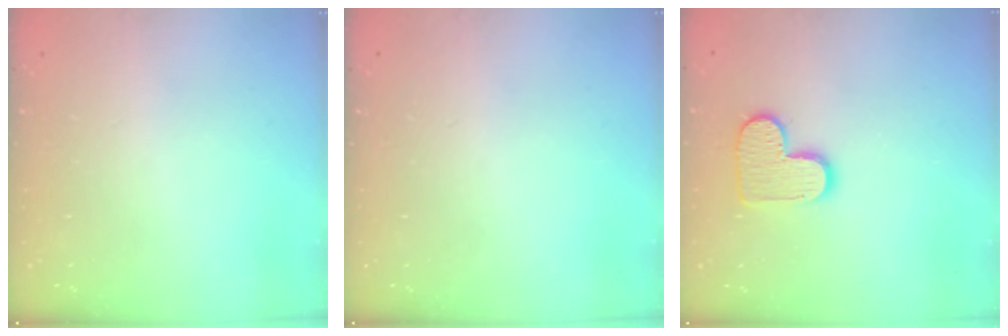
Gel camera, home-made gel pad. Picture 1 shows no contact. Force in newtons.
{"total": 0.0}
{"total": 10.5, "press": 10.5, "slide": 0.5}